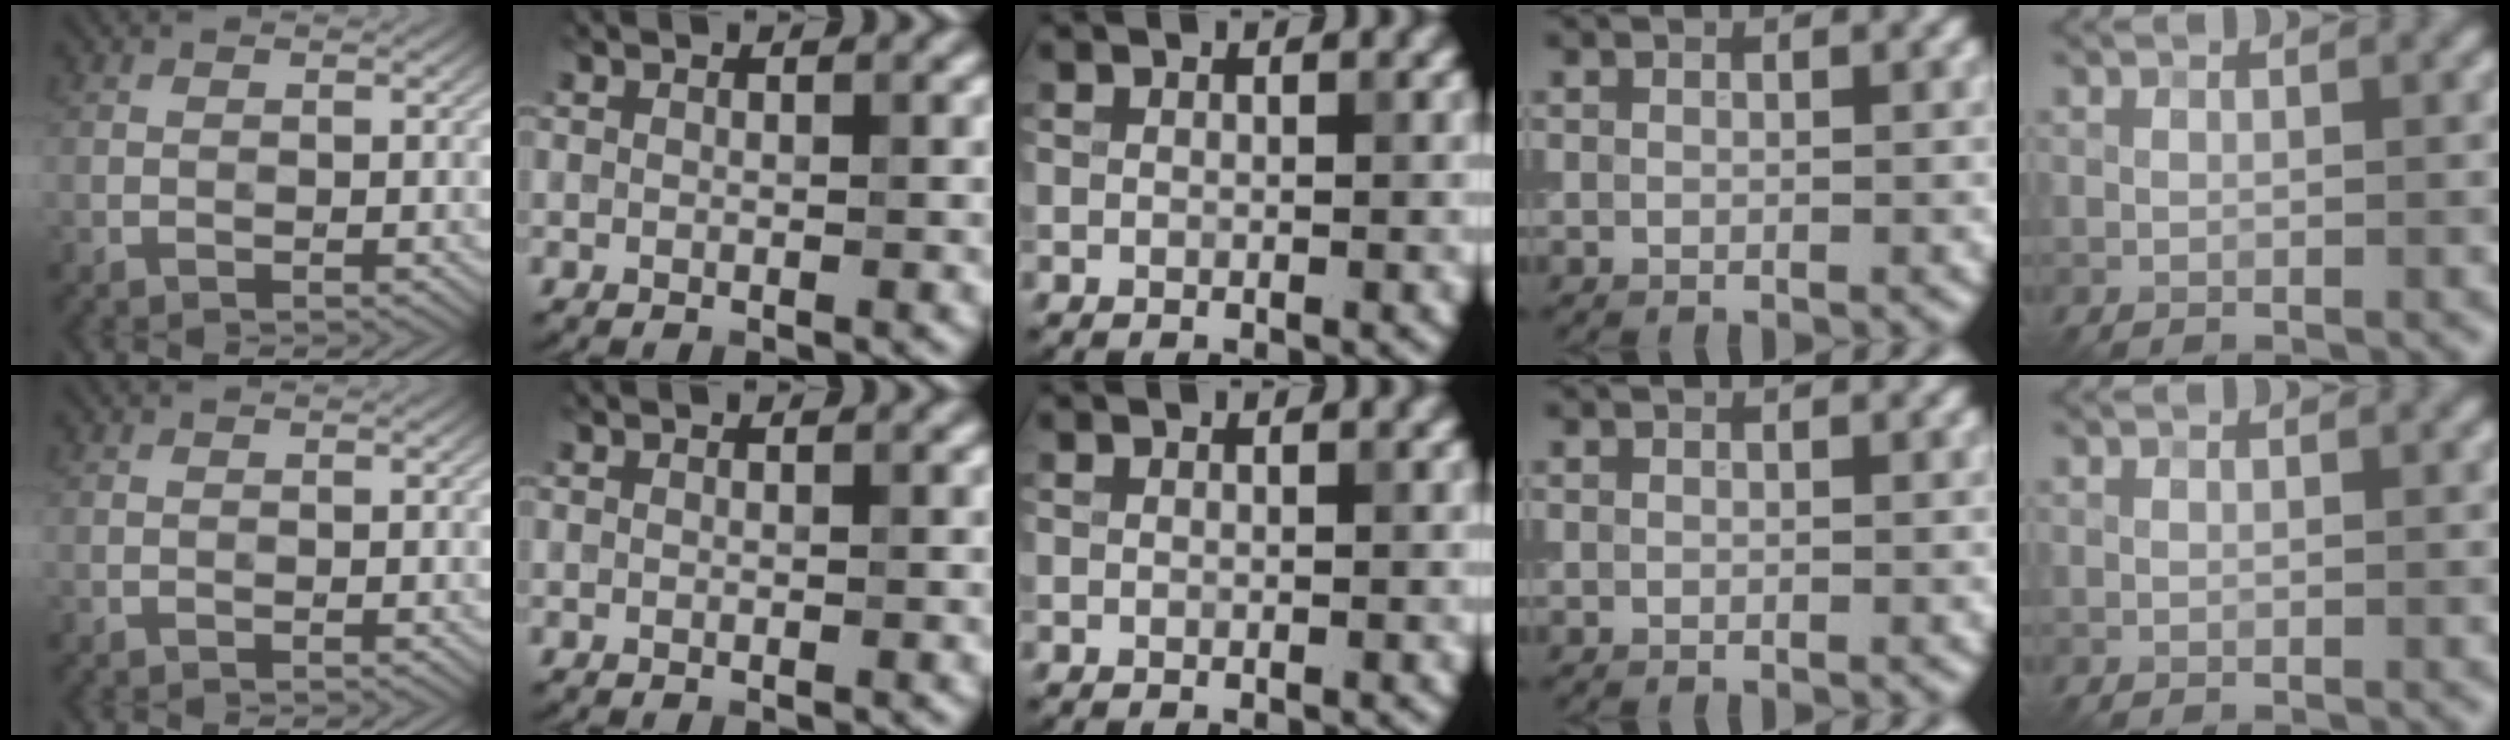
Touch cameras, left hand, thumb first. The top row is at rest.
{}